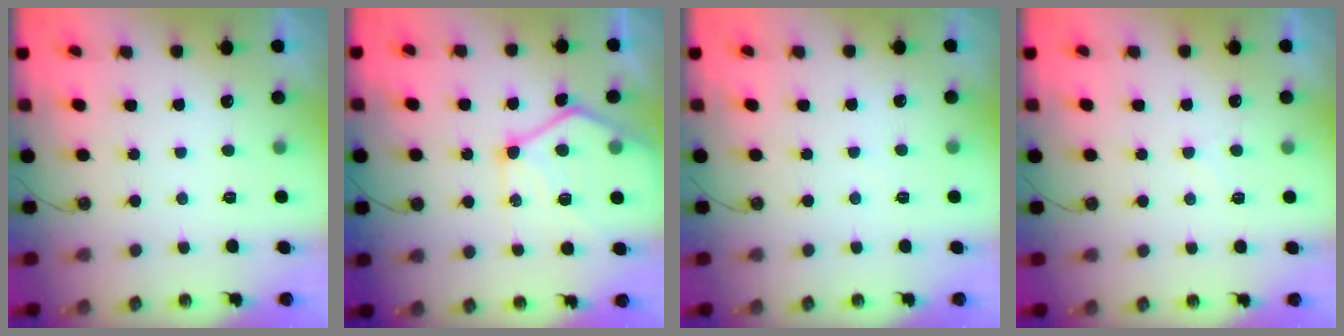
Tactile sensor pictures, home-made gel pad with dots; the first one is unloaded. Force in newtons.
{"total": 16.1, "press": 16.0, "slide": 1.5}
{"total": 2.5, "press": 2.4, "slide": 0.4}
{"total": 3.6, "press": 3.6, "slide": 0.5}